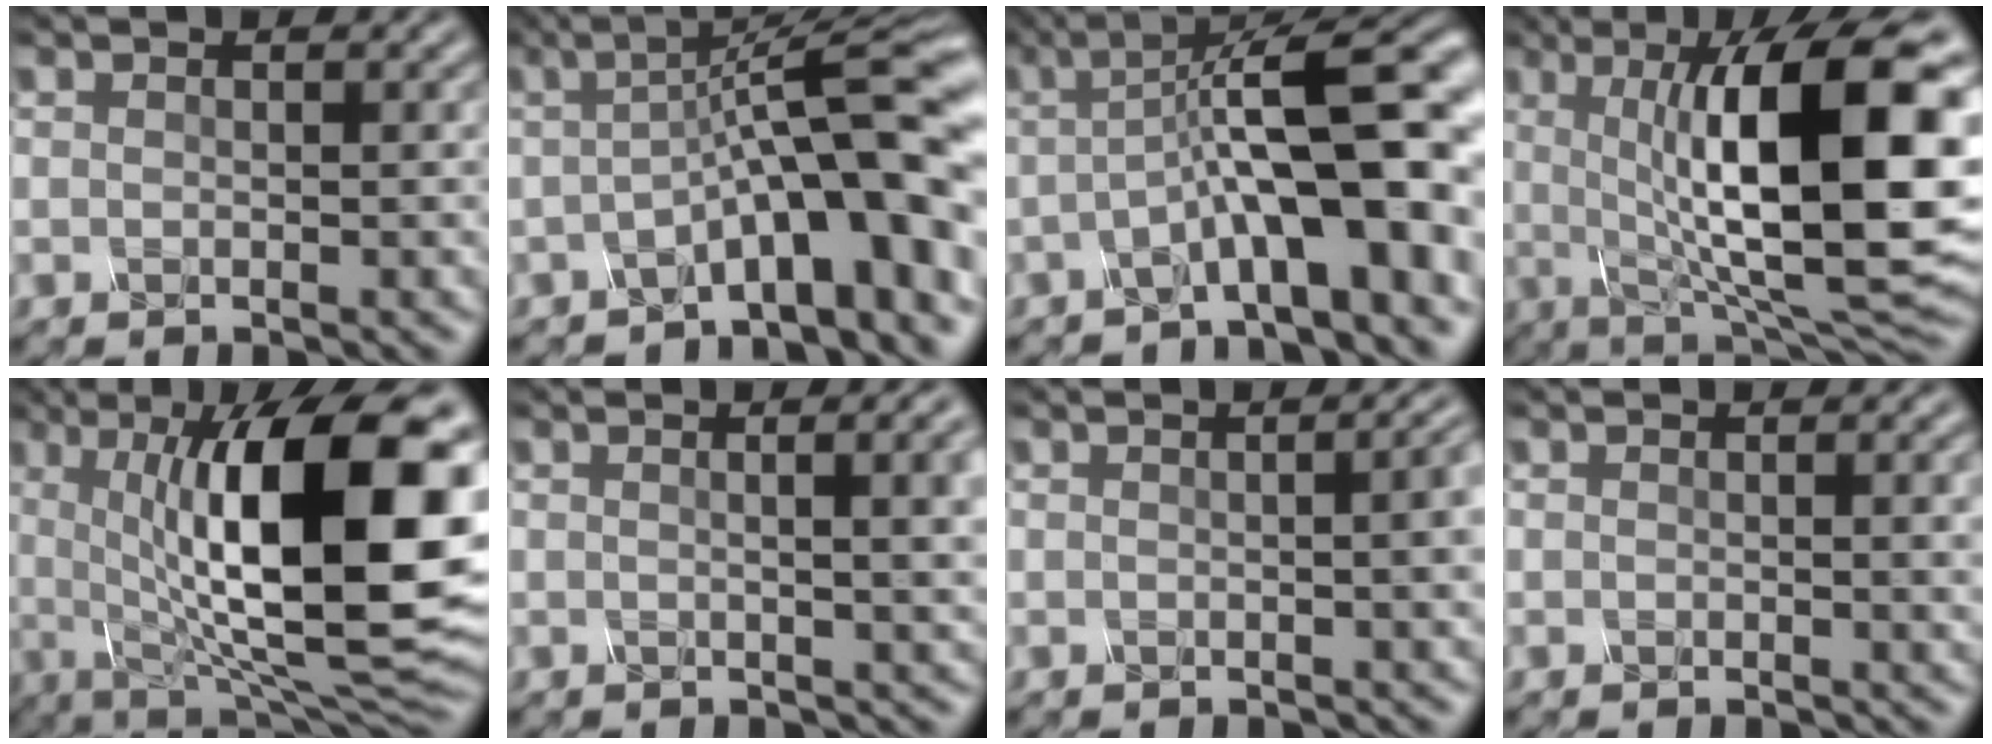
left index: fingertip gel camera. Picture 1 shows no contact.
{"total": 10.1, "force": [-1.8, 2.3, 9.6], "torque": [-0.112, 0.025, -0.042]}
{"total": 11.2, "force": [-1.3, 2.6, 10.8], "torque": [-0.146, 0.031, -0.030]}
{"total": 15.9, "force": [1.4, 5.0, 15.1], "torque": [-0.204, 0.004, 0.018]}
{"total": 17.4, "force": [2.1, 6.1, 16.1], "torque": [-0.214, 0.008, 0.026]}
{"total": 8.0, "force": [1.5, 3.7, 7.0], "torque": [-0.029, 0.044, -0.012]}
{"total": 5.1, "force": [0.1, 2.4, 4.6], "torque": [-0.020, 0.015, -0.001]}
{"total": 2.5, "force": [0.2, 0.8, 2.4], "torque": [-0.024, 0.003, 0.000]}